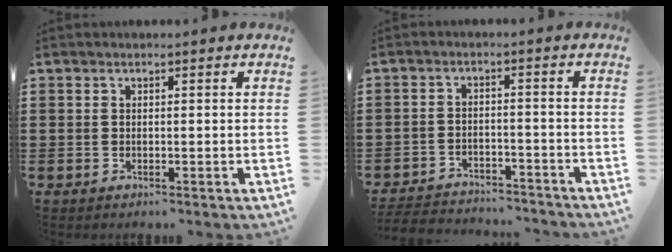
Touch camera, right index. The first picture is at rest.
{"total": 3.8, "force": [-3.8, 0.3, 0.3], "torque": [-0.017, -0.003, -0.080]}